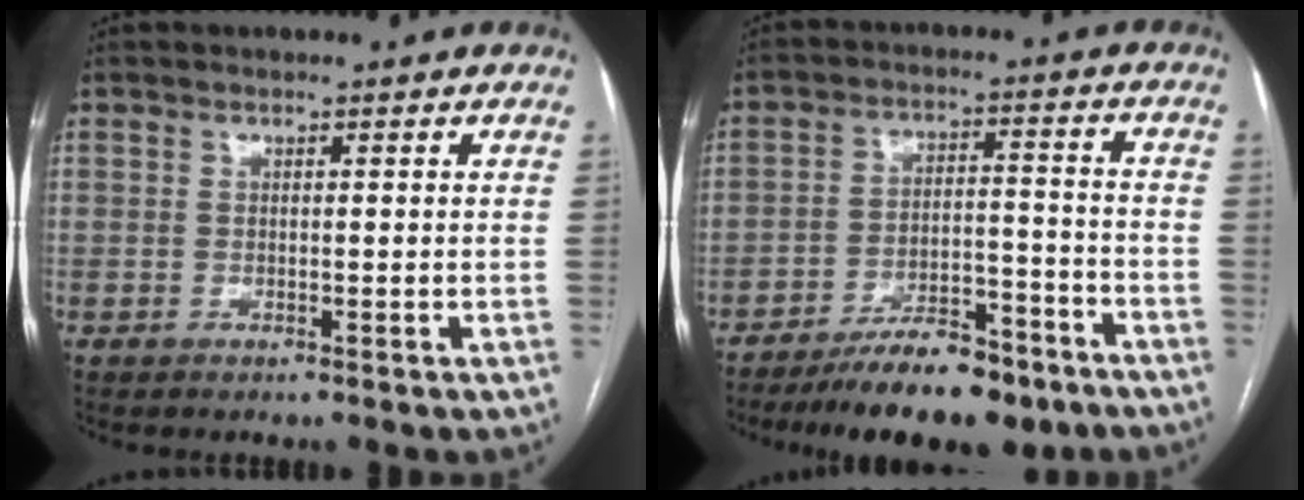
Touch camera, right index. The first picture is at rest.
{"total": 12.9, "force": [-10.1, 4.0, 6.9], "torque": [-0.097, 0.018, -0.161]}